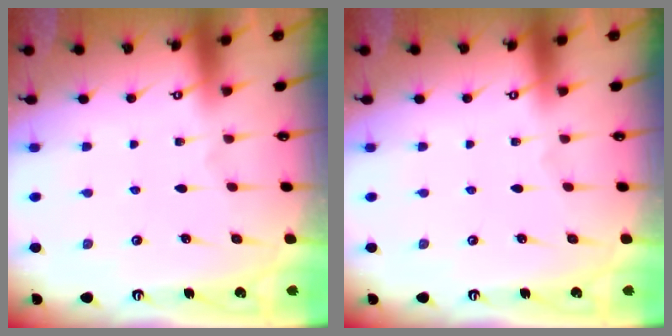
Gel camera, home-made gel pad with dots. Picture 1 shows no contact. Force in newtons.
{"total": 0.0}